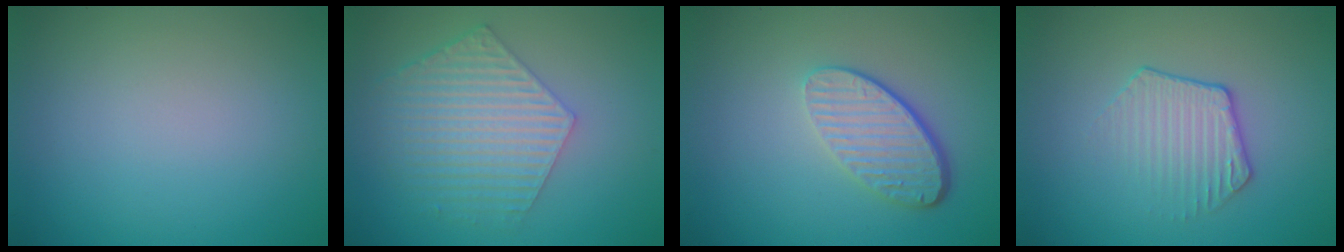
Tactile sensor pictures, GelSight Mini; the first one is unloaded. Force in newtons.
{"total": 5.7, "press": 4.3, "slide": 3.8}
{"total": 4.4, "press": 3.1, "slide": 3.1}
{"total": 2.3, "press": 1.8, "slide": 1.4}